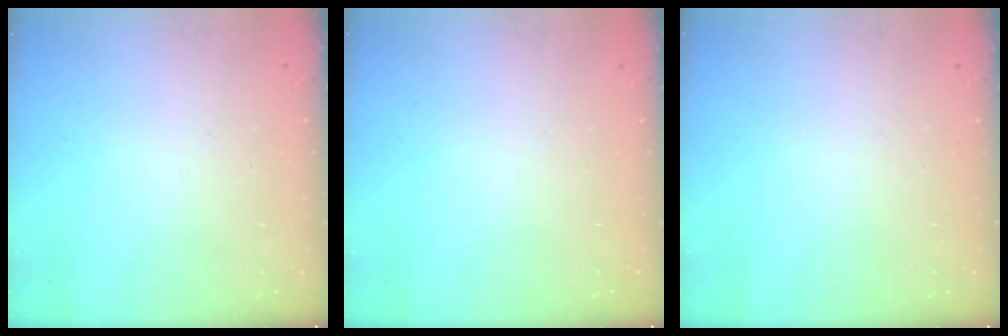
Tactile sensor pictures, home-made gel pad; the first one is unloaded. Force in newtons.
{"total": 0.0}
{"total": 0.0}